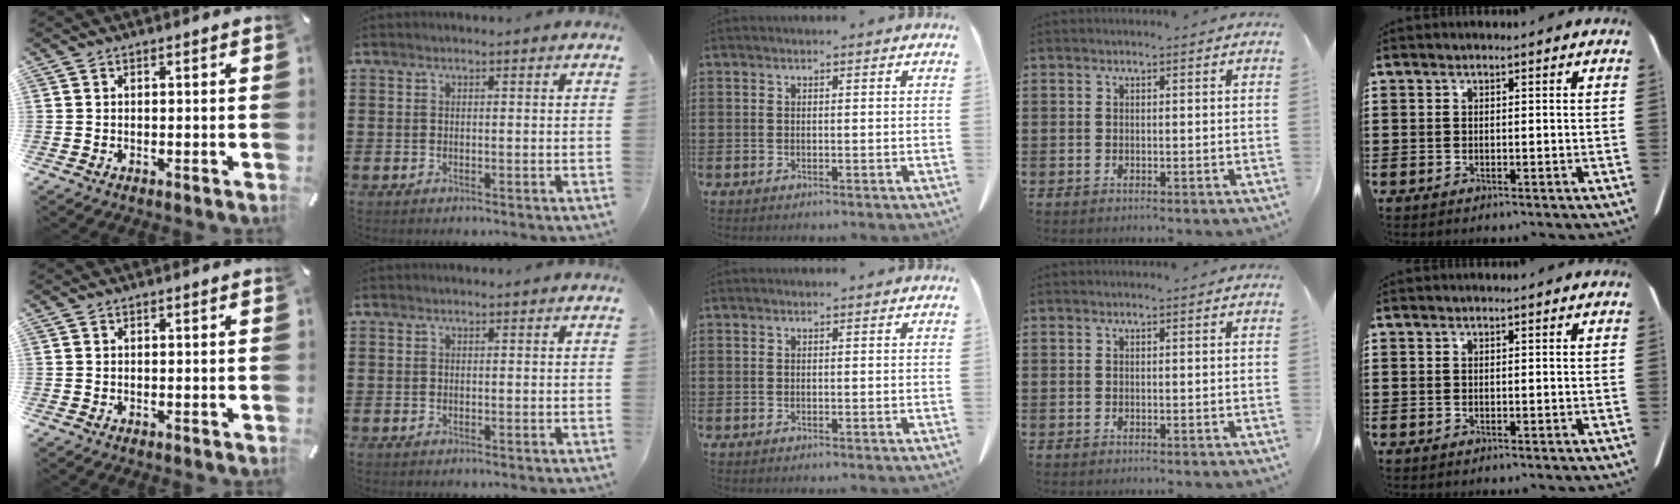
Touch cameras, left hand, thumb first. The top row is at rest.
{}